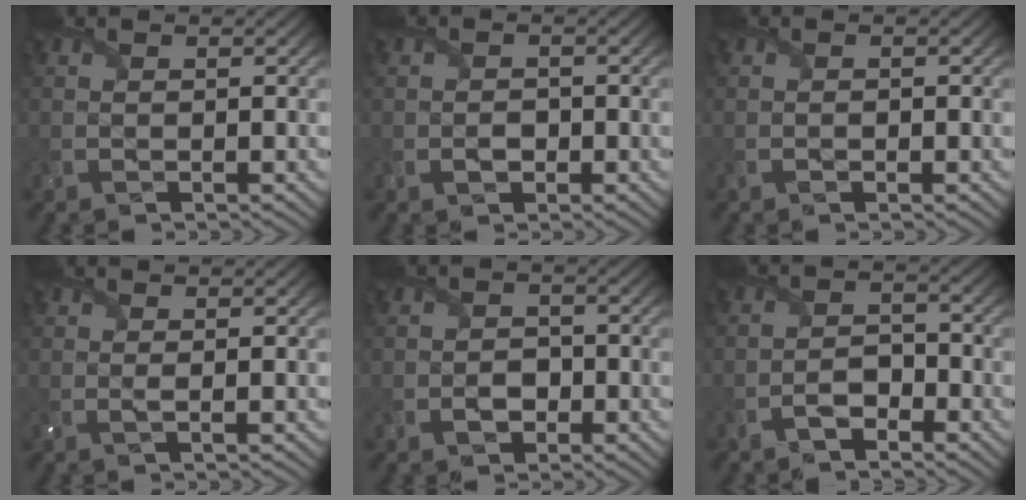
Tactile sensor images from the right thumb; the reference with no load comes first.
{"total": 1.6, "force": [-0.6, 1.3, 0.9], "torque": [-0.016, -0.004, -0.012]}
{"total": 0.9, "force": [-0.4, 0.6, 0.5], "torque": [-0.008, -0.004, -0.007]}
{"total": 0.7, "force": [0.1, 0.0, 0.7], "torque": [-0.019, 0.001, -0.001]}
{"total": 2.6, "force": [-1.1, 1.9, 1.3], "torque": [-0.019, -0.002, -0.023]}
{"total": 2.9, "force": [-2.1, 1.4, 1.5], "torque": [-0.027, 0.006, -0.046]}